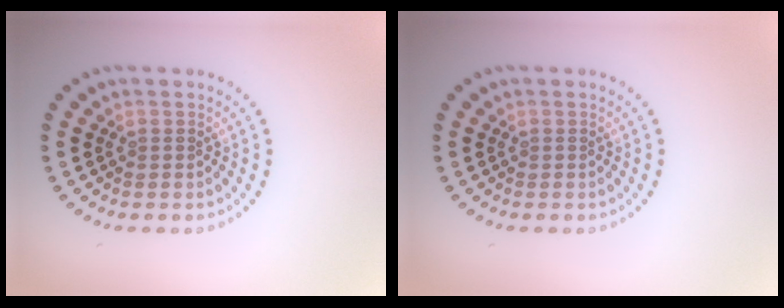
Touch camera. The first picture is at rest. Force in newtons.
{"total": 0.0}